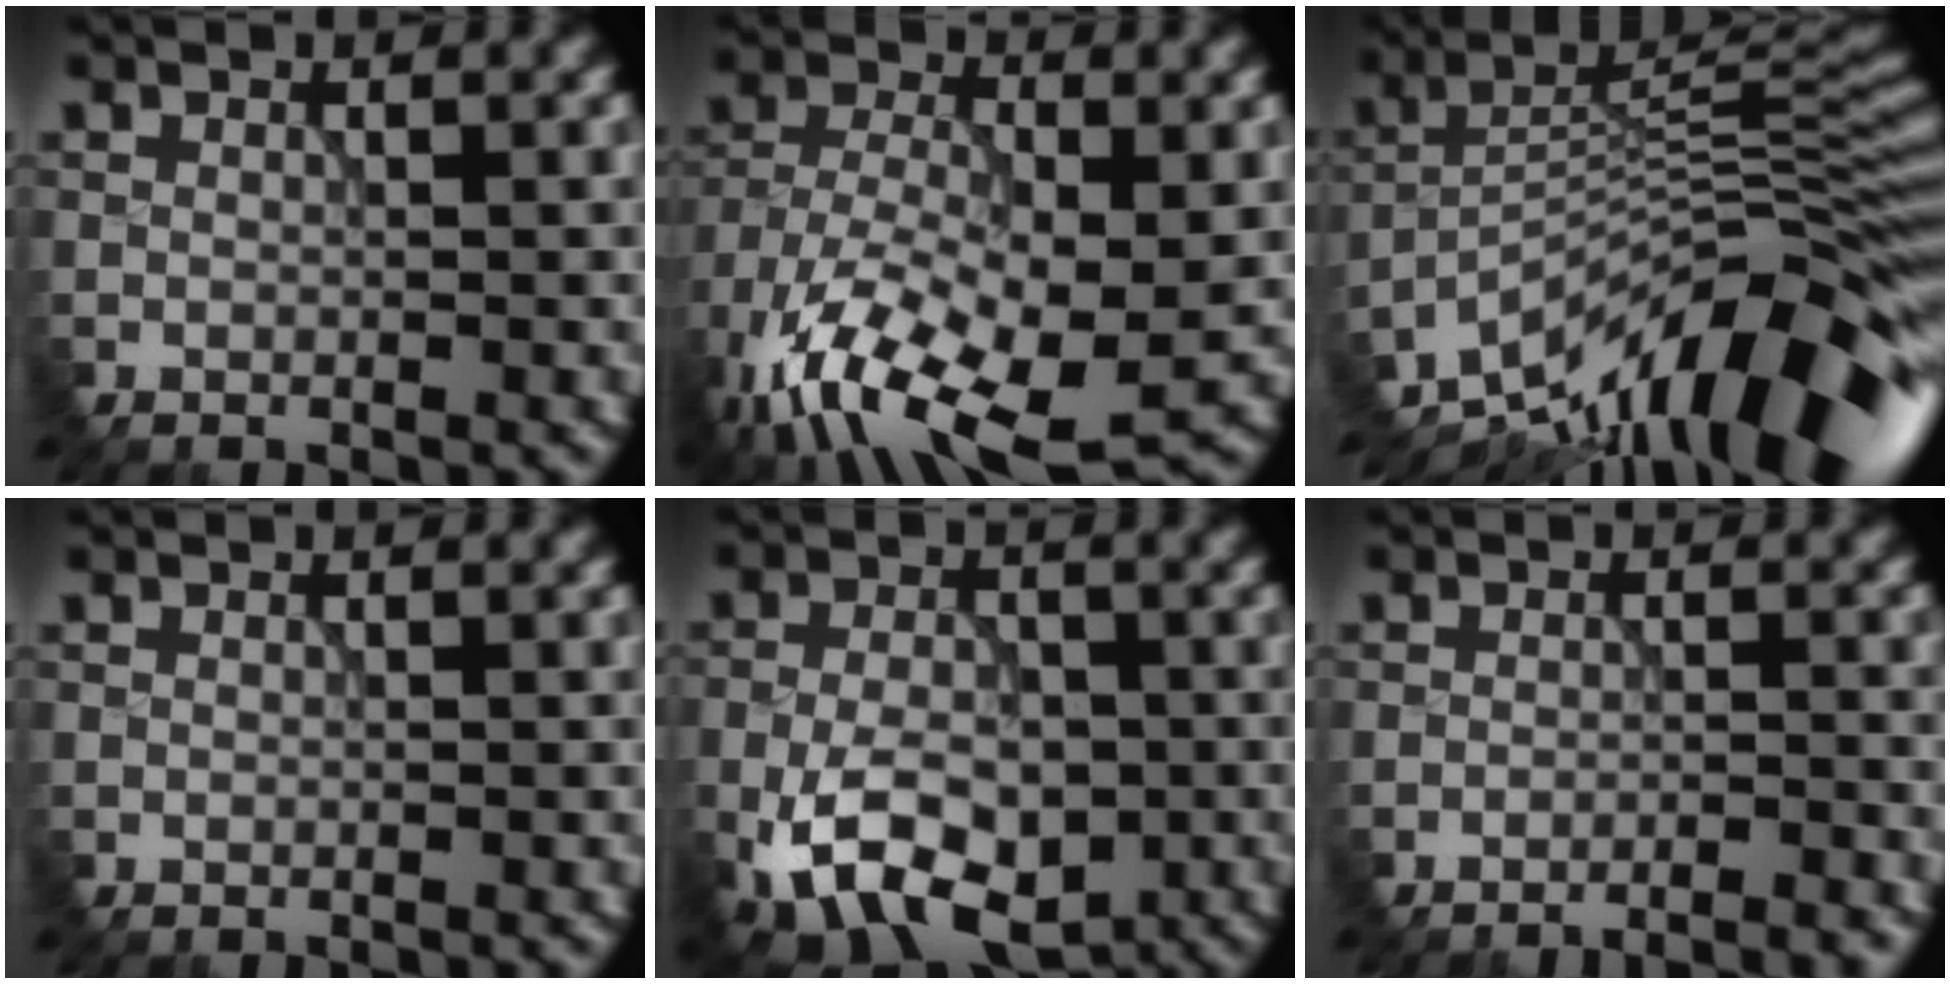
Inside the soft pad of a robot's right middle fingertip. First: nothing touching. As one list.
[{"total": 13.4, "force": [-6.9, 5.7, 9.9], "torque": [-0.219, -0.022, -0.117]}, {"total": 13.9, "force": [-9.5, 3.3, 9.6], "torque": [-0.169, 0.025, -0.162]}, {"total": 0.0}, {"total": 9.0, "force": [-3.9, 5.1, 6.4], "torque": [-0.122, -0.003, -0.065]}, {"total": 4.9, "force": [-4.7, 0.5, 1.2], "torque": [-0.008, 0.016, -0.062]}]